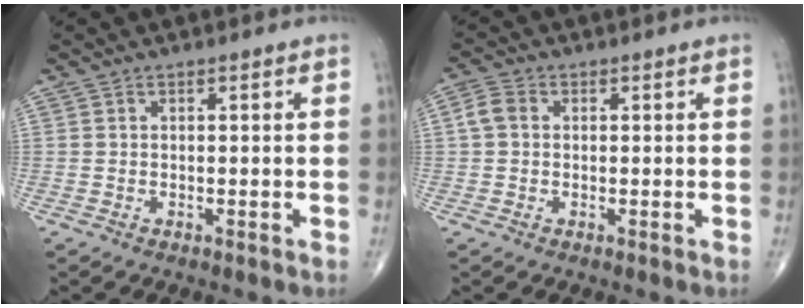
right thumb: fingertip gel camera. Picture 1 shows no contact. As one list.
[{"total": 3.3, "force": [0.3, 2.5, 2.0], "torque": [-0.042, 0.011, 0.000]}]